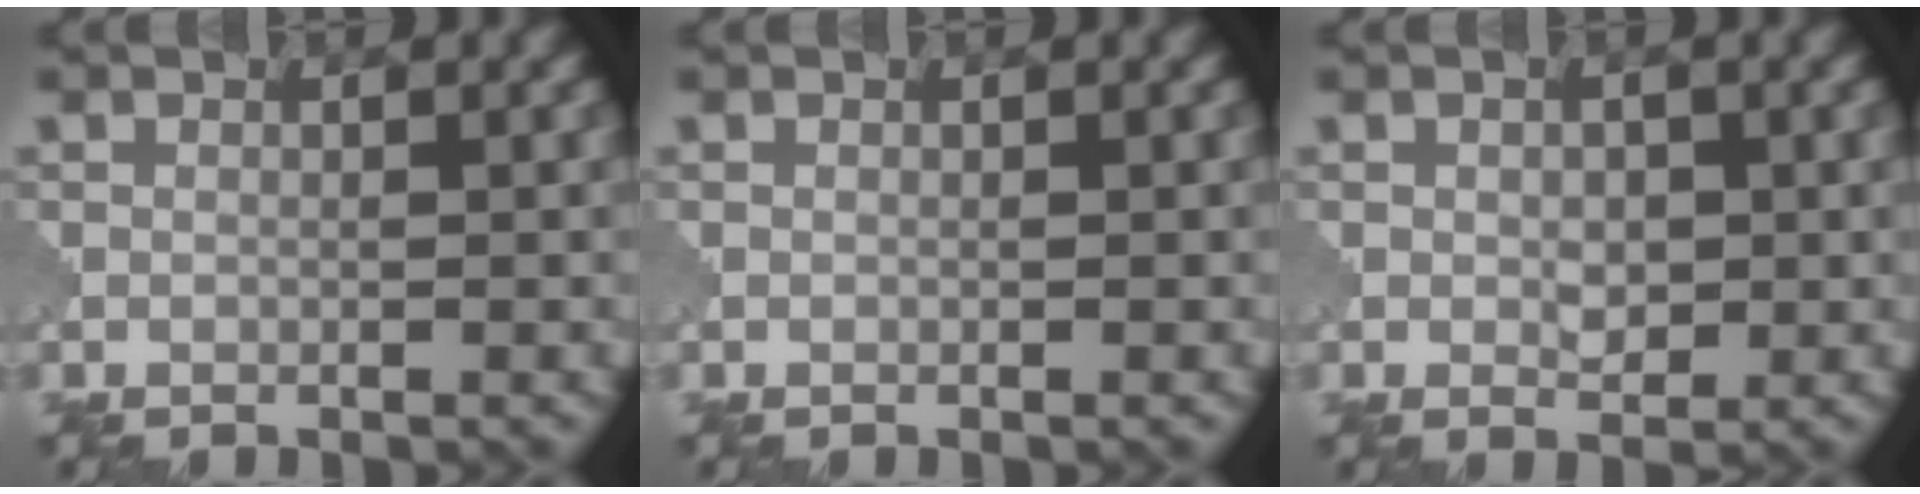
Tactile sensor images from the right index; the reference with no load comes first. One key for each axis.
{"total": 0.0}
{"total": 1.5, "fx": 0.4, "fy": 1.1, "fz": 0.9, "tx": -0.018, "ty": -0.001, "tz": 0.012}